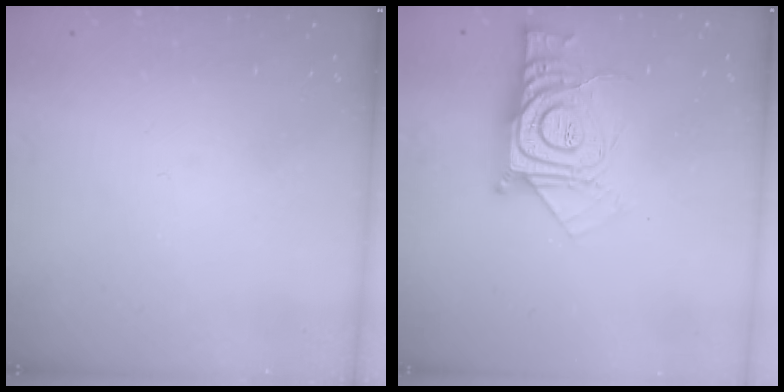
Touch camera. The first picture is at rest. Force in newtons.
{"total": 14.2, "press": 14.2, "slide": 1.2}